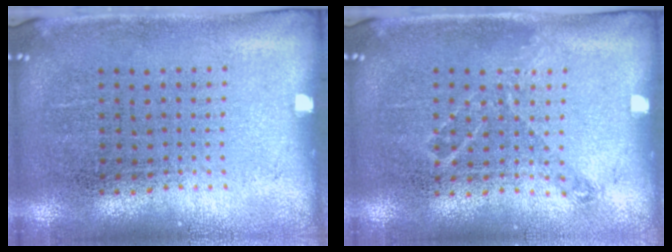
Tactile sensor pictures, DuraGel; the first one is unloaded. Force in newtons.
{"total": 1.0, "press": 0.9, "slide": 0.3}